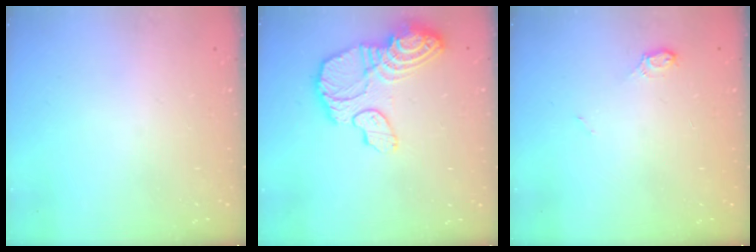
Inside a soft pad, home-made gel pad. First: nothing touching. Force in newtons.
{"total": 19.1, "press": 19.0, "slide": 1.7}
{"total": 5.5, "press": 5.4, "slide": 0.6}